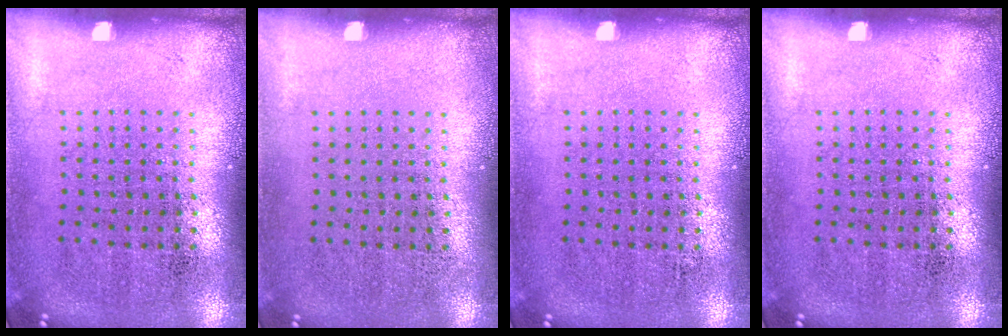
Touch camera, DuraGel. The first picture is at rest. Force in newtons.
{"total": 0.0}
{"total": 0.0}
{"total": 0.0}